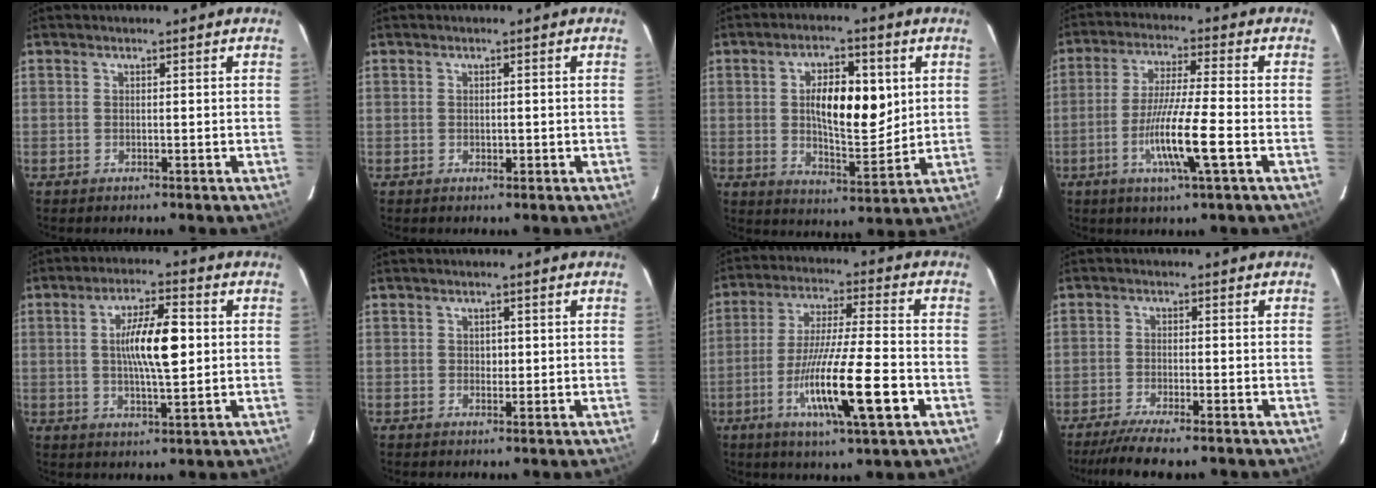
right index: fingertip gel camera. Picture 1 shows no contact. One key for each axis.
{"total": 1.0, "fx": -0.2, "fy": 0.6, "fz": 0.8, "tx": -0.010, "ty": 0.000, "tz": 0.000}
{"total": 11.5, "fx": 2.2, "fy": 4.3, "fz": 10.4, "tx": -0.174, "ty": 0.009, "tz": 0.042}
{"total": 10.5, "fx": -3.4, "fy": -0.2, "fz": 10.0, "tx": -0.189, "ty": -0.013, "tz": -0.066}
{"total": 9.6, "fx": 0.9, "fy": 1.7, "fz": 9.4, "tx": -0.167, "ty": 0.008, "tz": 0.014}
{"total": 1.2, "fx": 0.2, "fy": 0.9, "fz": 0.8, "tx": -0.009, "ty": 0.001, "tz": 0.003}
{"total": 15.3, "fx": -5.4, "fy": 0.8, "fz": 14.3, "tx": -0.260, "ty": -0.019, "tz": -0.092}
{"total": 8.4, "fx": -6.9, "fy": 0.7, "fz": 4.7, "tx": -0.070, "ty": -0.017, "tz": -0.111}